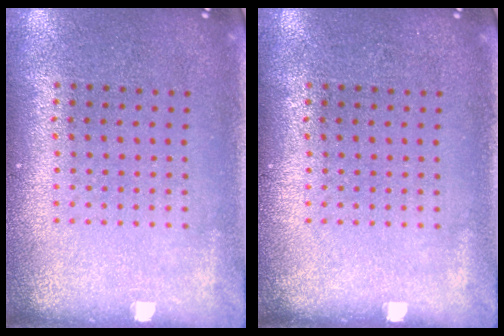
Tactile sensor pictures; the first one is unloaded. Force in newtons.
{"total": 0.0}